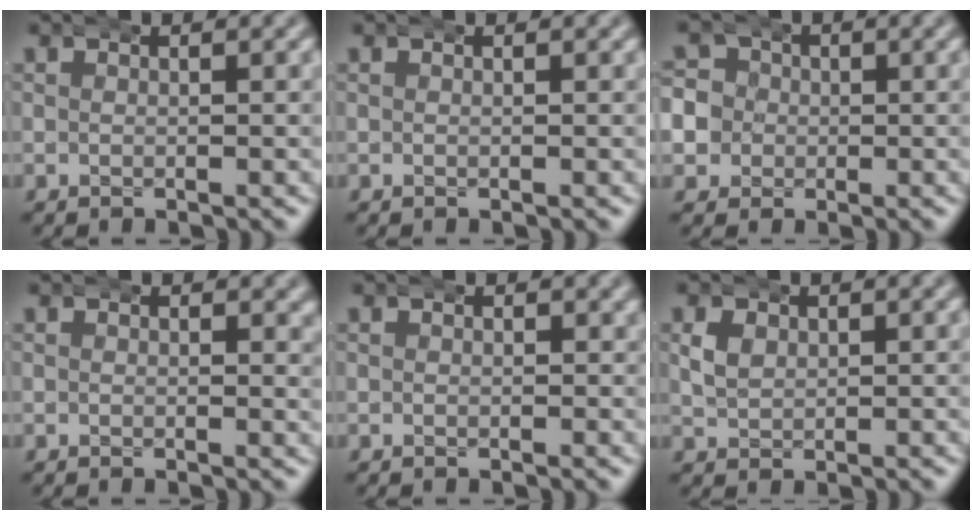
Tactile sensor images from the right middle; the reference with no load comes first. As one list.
[{"total": 0.0}, {"total": 5.7, "force": [0.2, 5.5, 1.6], "torque": [-0.045, -0.009, -0.003]}, {"total": 0.8, "force": [0.7, 0.2, 0.3], "torque": [-0.002, 0.001, 0.006]}, {"total": 0.5, "force": [0.2, 0.4, 0.2], "torque": [0.000, -0.005, 0.004]}, {"total": 1.4, "force": [0.6, 1.3, 0.3], "torque": [-0.008, -0.004, 0.016]}]